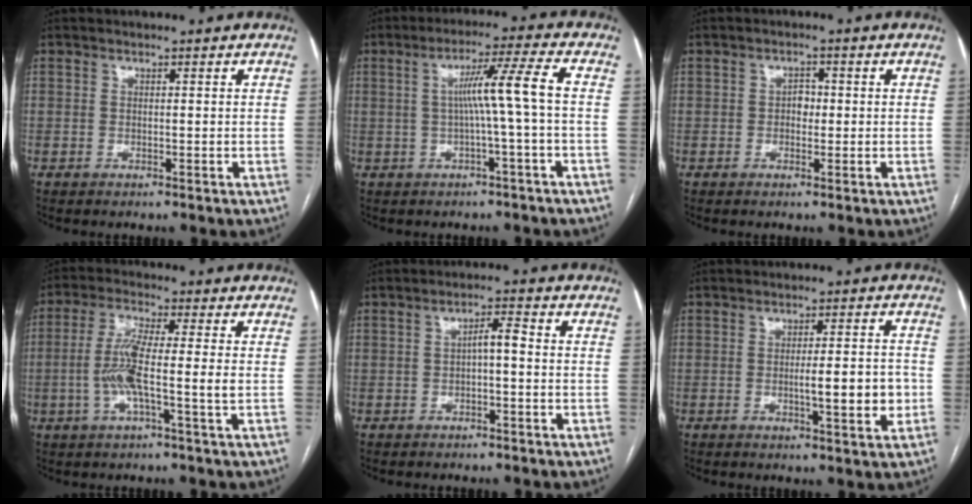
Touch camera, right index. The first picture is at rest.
{"total": 7.2, "force": [-0.3, -1.6, 7.0], "torque": [-0.118, 0.019, 0.002]}
{"total": 2.0, "force": [-0.1, 1.4, 1.4], "torque": [-0.017, 0.005, -0.003]}
{"total": 7.9, "force": [-1.3, 0.0, 7.8], "torque": [-0.161, 0.003, -0.029]}
{"total": 2.9, "force": [-0.3, 0.6, 2.8], "torque": [-0.046, 0.011, -0.004]}
{"total": 6.6, "force": [-1.3, 0.9, 6.4], "torque": [-0.095, -0.001, -0.016]}